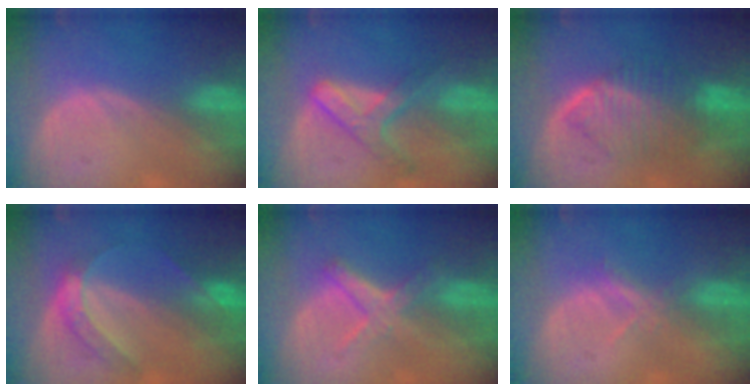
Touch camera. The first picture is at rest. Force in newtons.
{"total": 6.8, "press": 5.9, "slide": 3.4}
{"total": 7.3, "press": 7.3, "slide": 0.2}
{"total": 6.2, "press": 5.2, "slide": 3.3}
{"total": 5.6, "press": 5.4, "slide": 1.5}
{"total": 2.6, "press": 2.5, "slide": 0.9}